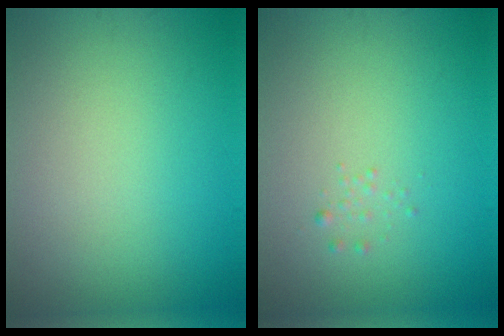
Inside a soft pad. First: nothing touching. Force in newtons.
{"total": 0.6, "press": 0.6, "slide": 0.0}